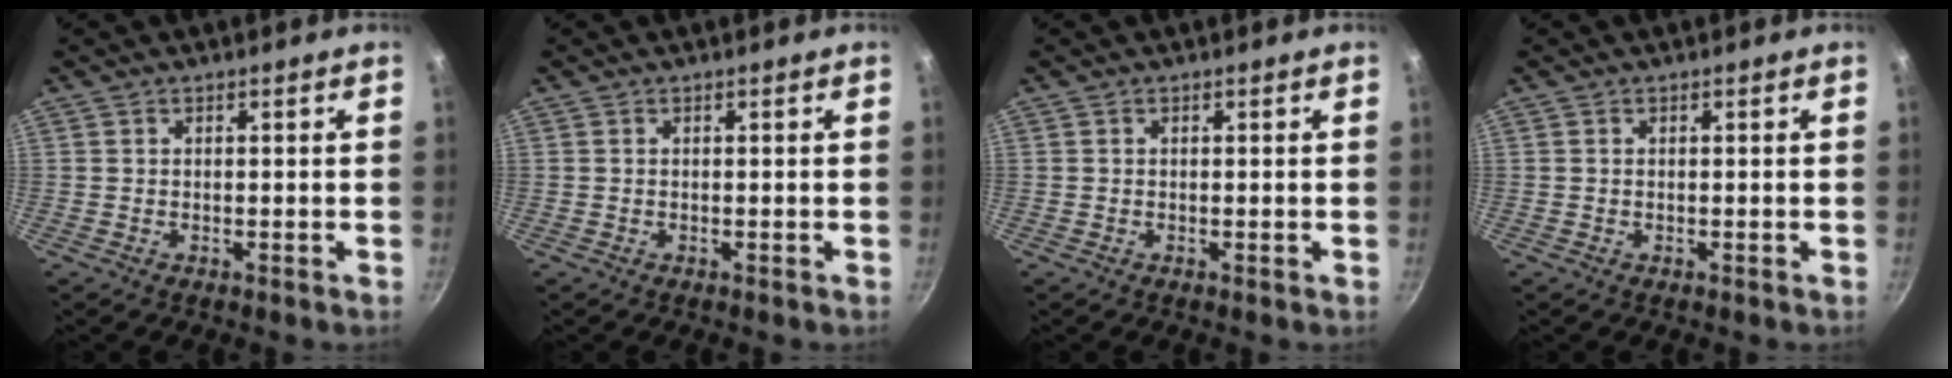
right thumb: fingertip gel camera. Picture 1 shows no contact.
{"total": 0.0}
{"total": 0.0}
{"total": 0.0}